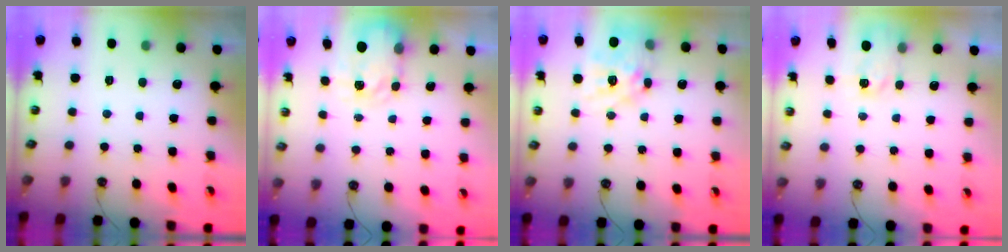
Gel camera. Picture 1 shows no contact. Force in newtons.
{"total": 4.9, "press": 4.9, "slide": 0.1}
{"total": 15.2, "press": 15.2, "slide": 1.3}
{"total": 2.5, "press": 2.4, "slide": 0.4}